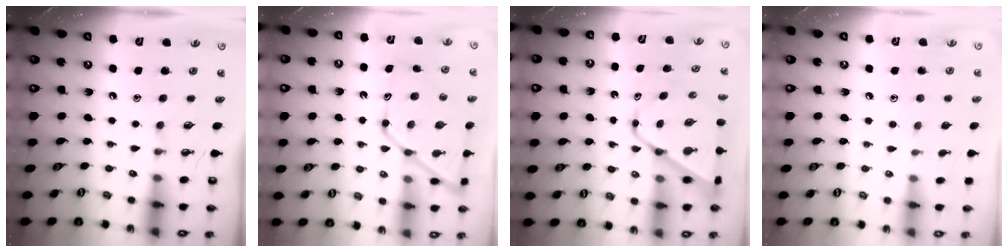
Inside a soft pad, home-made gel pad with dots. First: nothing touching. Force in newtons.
{"total": 16.2, "press": 16.2, "slide": 1.4}
{"total": 12.7, "press": 12.7, "slide": 1.0}
{"total": 5.3, "press": 5.3, "slide": 0.5}